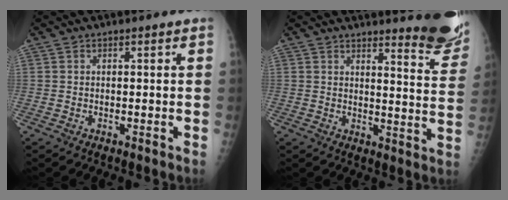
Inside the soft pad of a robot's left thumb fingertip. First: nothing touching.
{"total": 11.3, "force": [9.9, 1.5, 5.2], "torque": [-0.041, -0.100, 0.108]}